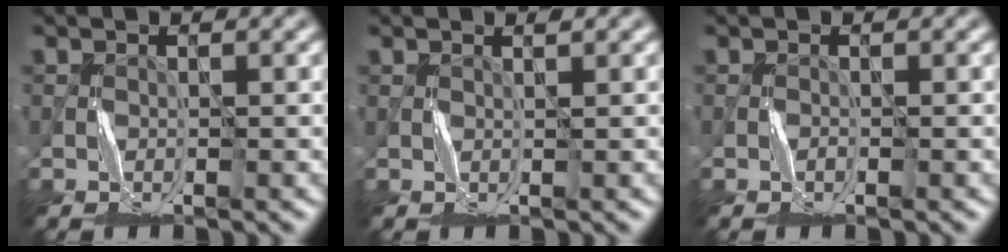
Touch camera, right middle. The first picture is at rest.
{"total": 0.6, "force": [0.5, 0.0, 0.2], "torque": [-0.004, 0.001, 0.008]}
{"total": 0.0}